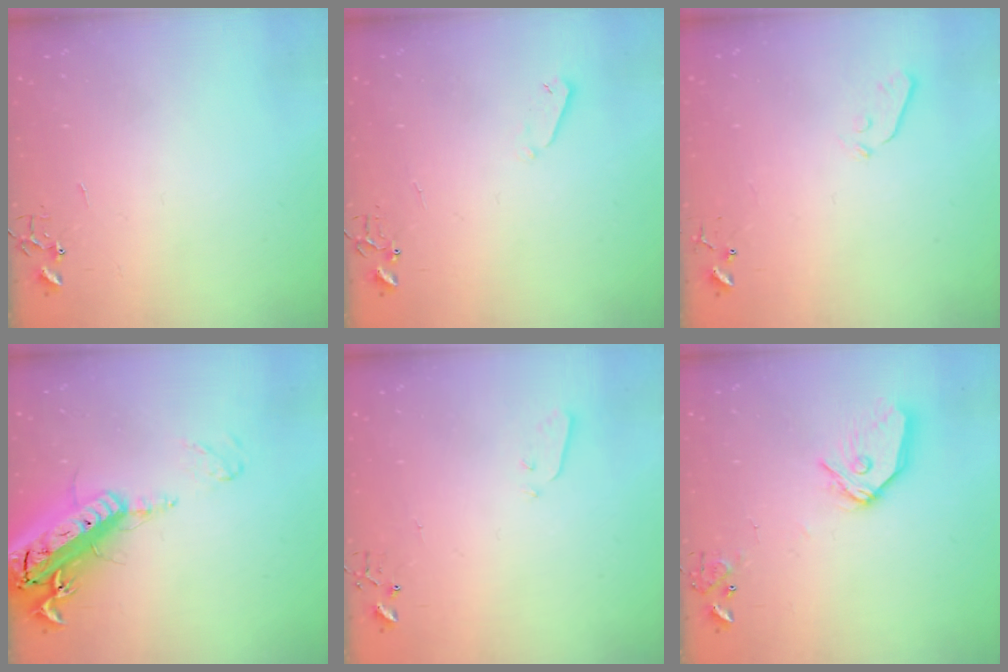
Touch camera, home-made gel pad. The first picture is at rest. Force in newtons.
{"total": 3.5, "press": 3.4, "slide": 0.8}
{"total": 3.8, "press": 3.7, "slide": 0.6}
{"total": 24.5, "press": 24.0, "slide": 5.1}
{"total": 2.9, "press": 2.8, "slide": 0.7}
{"total": 12.7, "press": 12.6, "slide": 1.7}